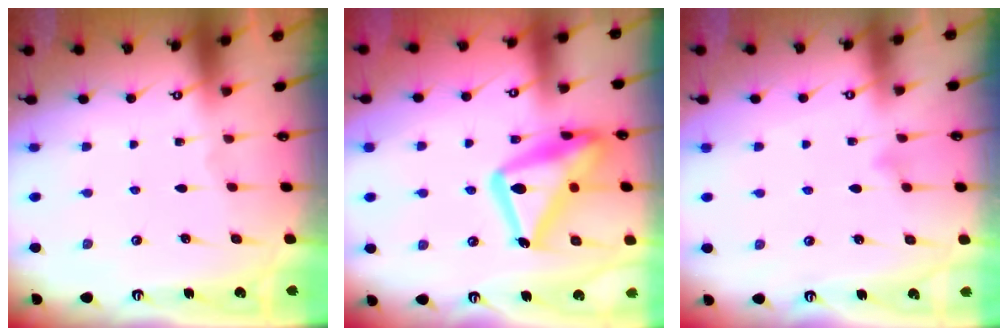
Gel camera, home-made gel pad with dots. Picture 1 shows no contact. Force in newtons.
{"total": 22.6, "press": 22.5, "slide": 1.7}
{"total": 3.8, "press": 3.8, "slide": 0.4}